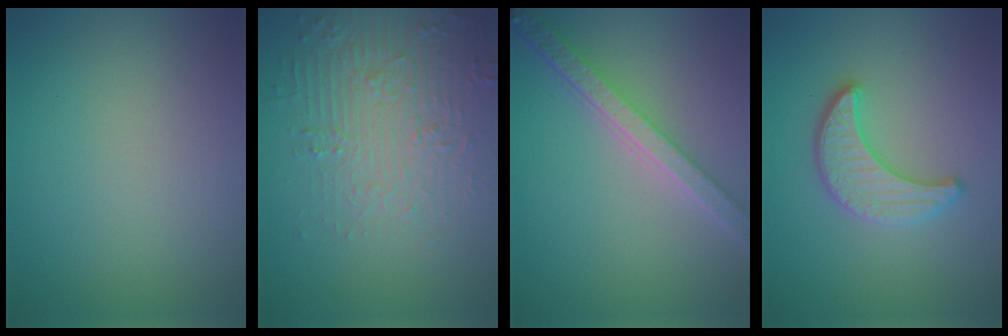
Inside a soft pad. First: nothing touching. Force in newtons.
{"total": 4.4, "press": 4.4, "slide": 0.6}
{"total": 5.5, "press": 4.1, "slide": 3.7}
{"total": 3.5, "press": 3.4, "slide": 0.7}